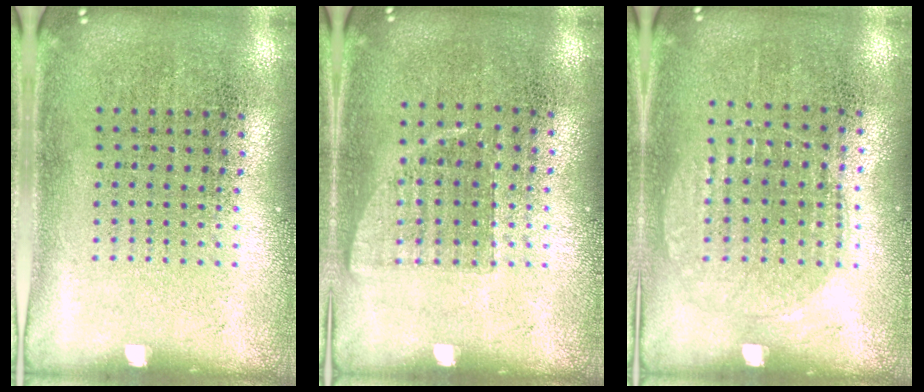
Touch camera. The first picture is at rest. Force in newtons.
{"total": 0.7, "press": 0.7, "slide": 0.3}
{"total": 1.0, "press": 0.9, "slide": 0.3}